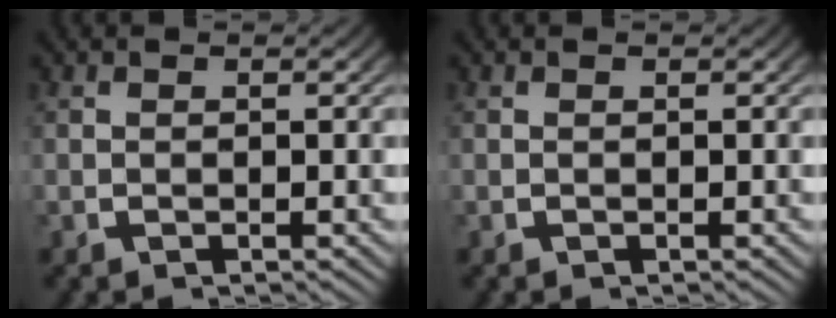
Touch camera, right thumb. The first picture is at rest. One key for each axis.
{"total": 0.0}